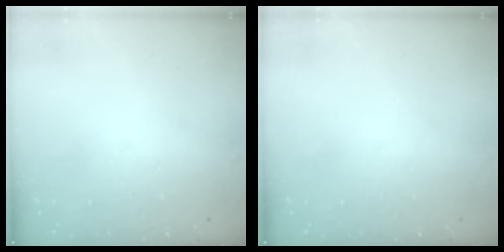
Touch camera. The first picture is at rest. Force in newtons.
{"total": 0.0}